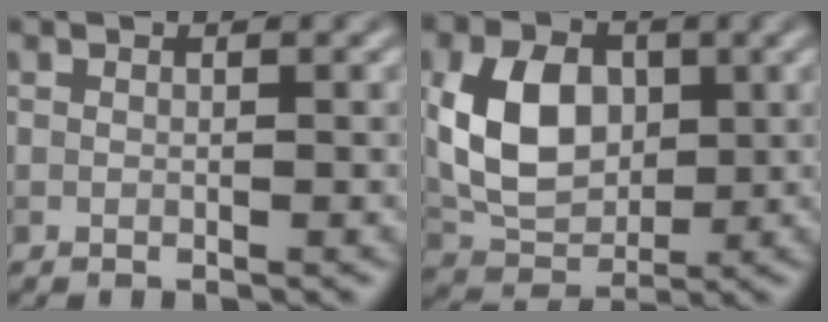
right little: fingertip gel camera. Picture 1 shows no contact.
{"total": 7.2, "force": [0.8, 5.1, 5.0], "torque": [-0.104, 0.000, 0.016]}